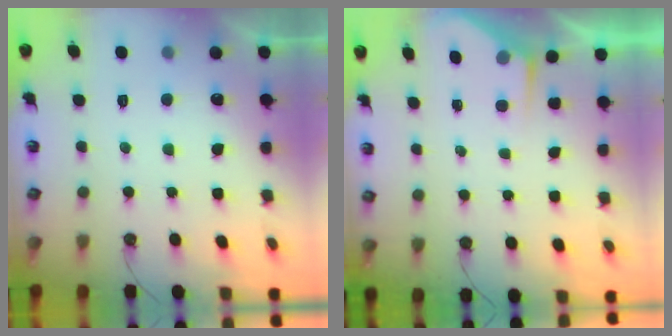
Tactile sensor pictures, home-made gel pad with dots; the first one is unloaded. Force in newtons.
{"total": 2.9, "press": 2.9, "slide": 0.5}